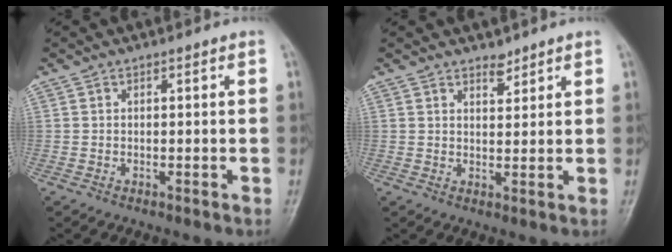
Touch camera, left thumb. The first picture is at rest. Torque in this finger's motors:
{"motor_torque": [-0.23, 0.00, -0.41, -0.22, 0.02]}